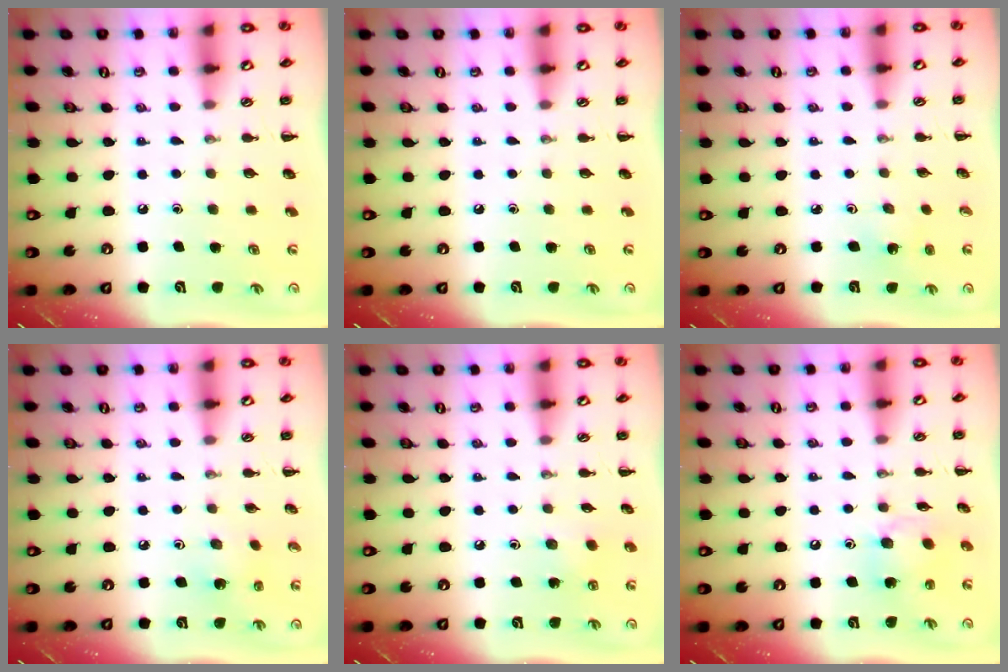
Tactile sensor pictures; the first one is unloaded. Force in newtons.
{"total": 0.0}
{"total": 2.1, "press": 2.0, "slide": 0.7}
{"total": 2.1, "press": 2.0, "slide": 0.7}
{"total": 2.8, "press": 2.7, "slide": 0.8}
{"total": 8.0, "press": 7.9, "slide": 0.6}